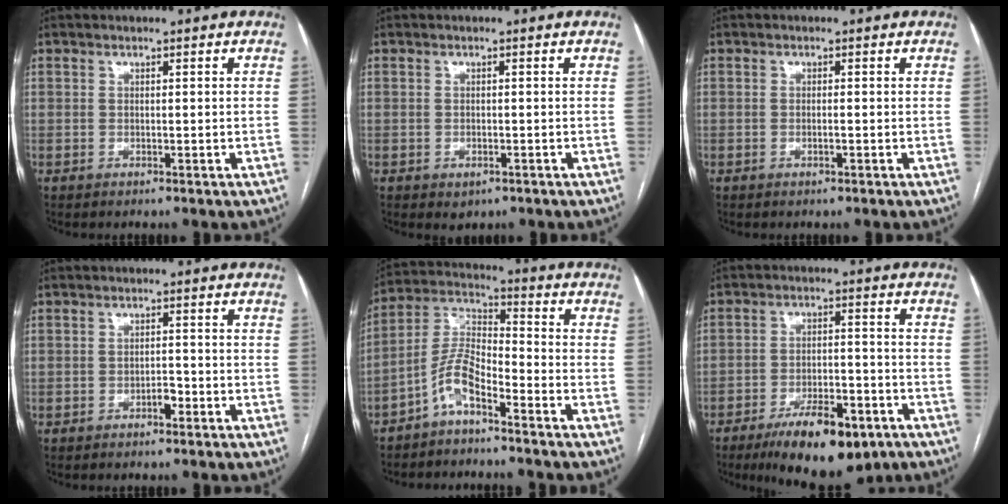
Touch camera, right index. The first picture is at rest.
{"total": 1.7, "force": [-0.8, 1.1, 0.9], "torque": [-0.010, 0.001, -0.001]}
{"total": 0.7, "force": [-0.2, 0.0, 0.7], "torque": [-0.015, -0.001, -0.003]}
{"total": 1.6, "force": [-1.0, 0.7, 1.1], "torque": [-0.013, 0.004, -0.018]}
{"total": 7.3, "force": [-4.7, 1.9, 5.3], "torque": [-0.124, 0.012, -0.098]}
{"total": 12.9, "force": [-8.2, 4.4, 9.0], "torque": [-0.139, -0.004, -0.124]}